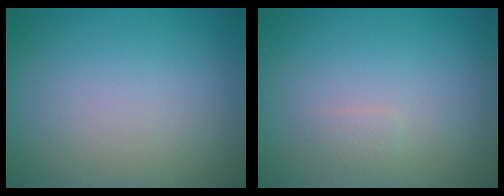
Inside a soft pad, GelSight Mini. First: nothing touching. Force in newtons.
{"total": 0.7, "press": 0.7, "slide": 0.1}